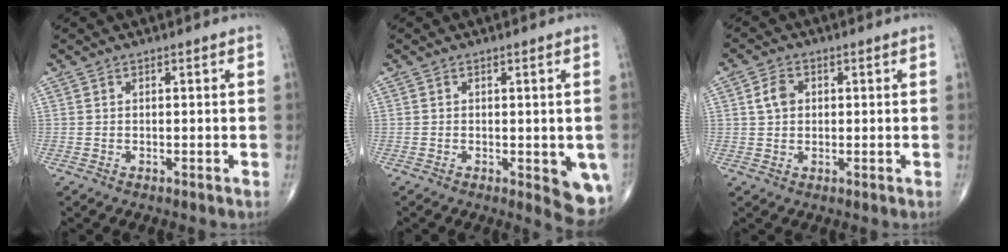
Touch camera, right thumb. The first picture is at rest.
{"total": 6.4, "force": [-1.5, 2.5, 5.7], "torque": [-0.045, -0.010, -0.016]}
{"total": 3.7, "force": [0.8, 2.8, 2.3], "torque": [-0.038, 0.004, 0.011]}